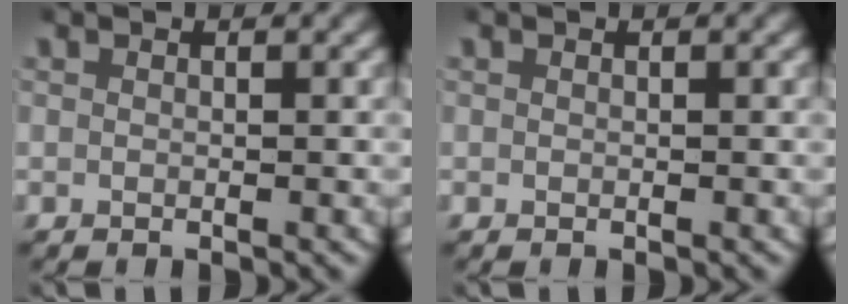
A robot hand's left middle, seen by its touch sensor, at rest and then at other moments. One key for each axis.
{"total": 0.0}